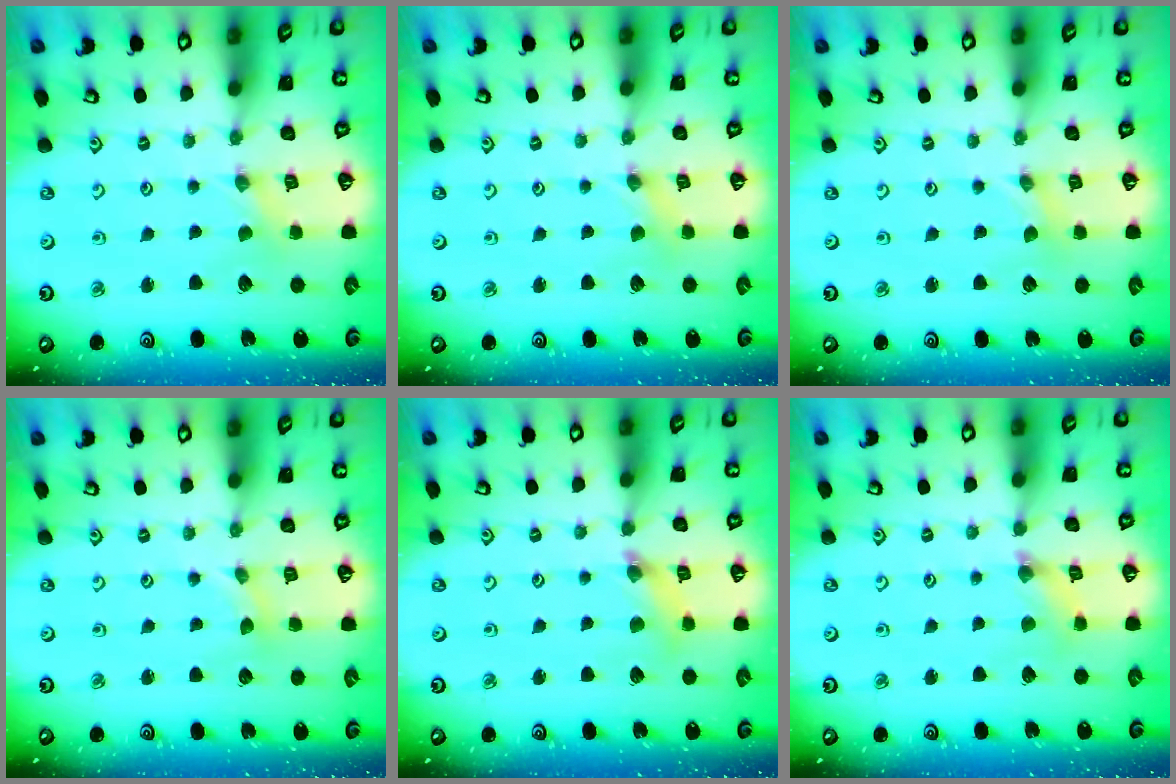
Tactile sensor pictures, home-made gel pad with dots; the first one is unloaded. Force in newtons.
{"total": 0.0}
{"total": 0.0}
{"total": 1.1, "press": 1.1, "slide": 0.1}
{"total": 4.6, "press": 4.6, "slide": 0.3}
{"total": 2.2, "press": 2.2, "slide": 0.4}